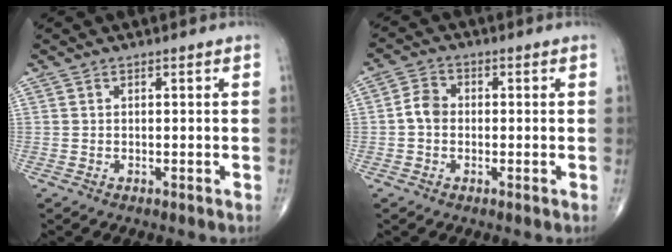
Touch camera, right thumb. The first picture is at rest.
{"total": 3.8, "force": [-0.5, 3.0, 2.2], "torque": [-0.035, 0.014, -0.018]}